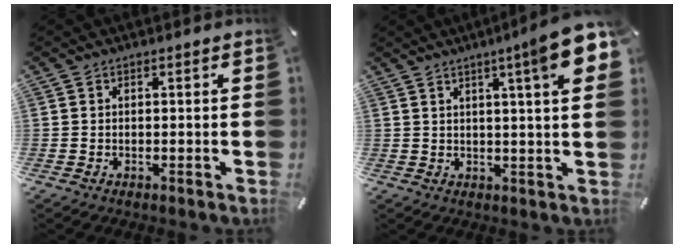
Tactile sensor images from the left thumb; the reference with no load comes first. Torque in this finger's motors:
{"motor_torque": [2.51, 2.50, 1.45, -1.32, 0.12]}